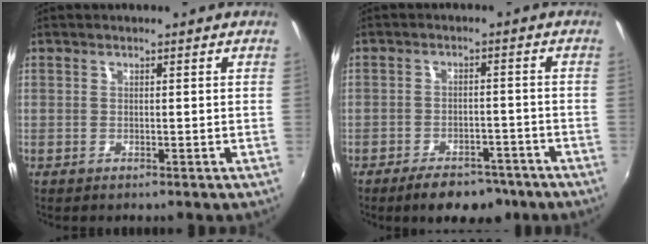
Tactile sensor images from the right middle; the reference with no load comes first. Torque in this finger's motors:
{"motor_torque": [0.62, -0.74, 0.05, 0.04]}